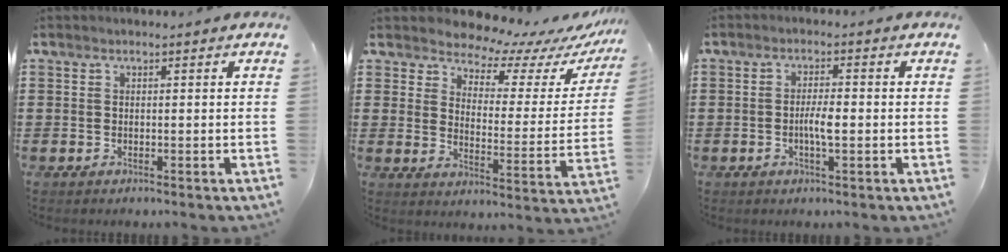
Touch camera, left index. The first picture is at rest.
{"total": 6.5, "force": [6.3, 1.4, 0.8], "torque": [-0.036, -0.056, 0.105]}
{"total": 3.5, "force": [-0.6, 0.7, 3.4], "torque": [-0.067, 0.000, -0.014]}